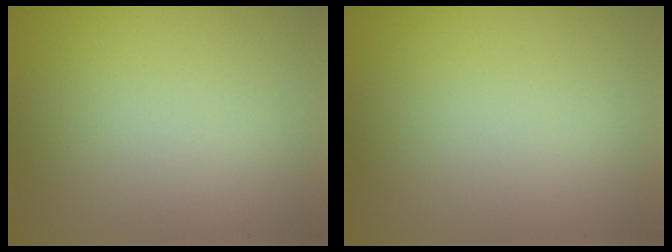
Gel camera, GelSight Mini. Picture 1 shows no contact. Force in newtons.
{"total": 0.0}